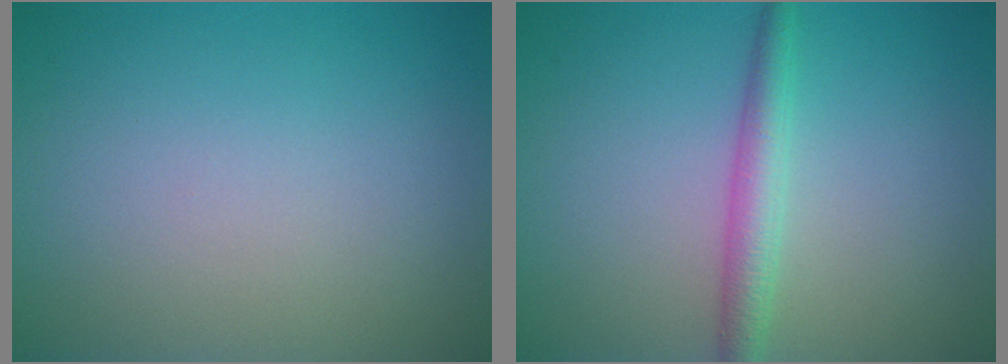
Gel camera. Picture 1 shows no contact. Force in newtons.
{"total": 2.7, "press": 2.7, "slide": 0.1}